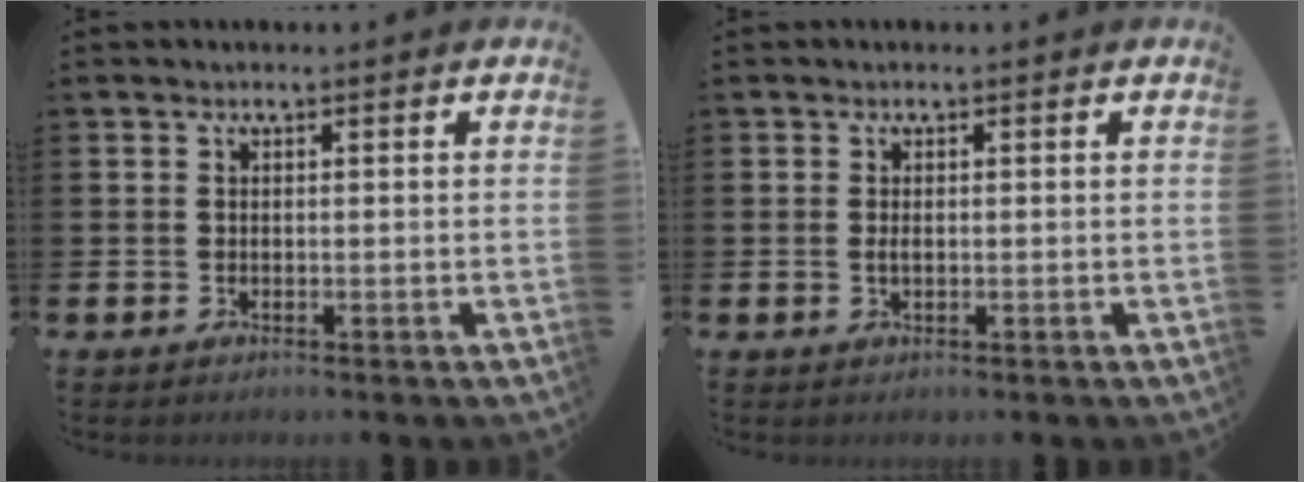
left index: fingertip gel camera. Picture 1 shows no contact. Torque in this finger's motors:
{"motor_torque": [0.52, -0.03, 0.02, 0.02]}